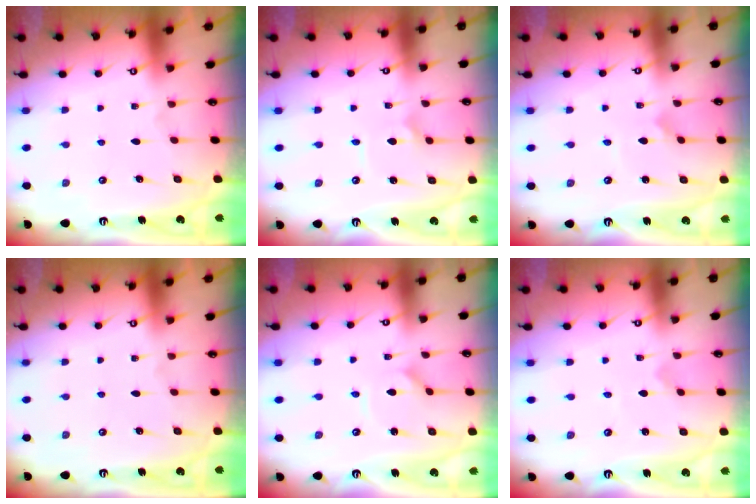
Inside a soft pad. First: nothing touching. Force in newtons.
{"total": 1.8, "press": 1.8, "slide": 0.1}
{"total": 2.3, "press": 2.3, "slide": 0.2}
{"total": 0.0}
{"total": 1.5, "press": 1.4, "slide": 0.3}
{"total": 0.0}